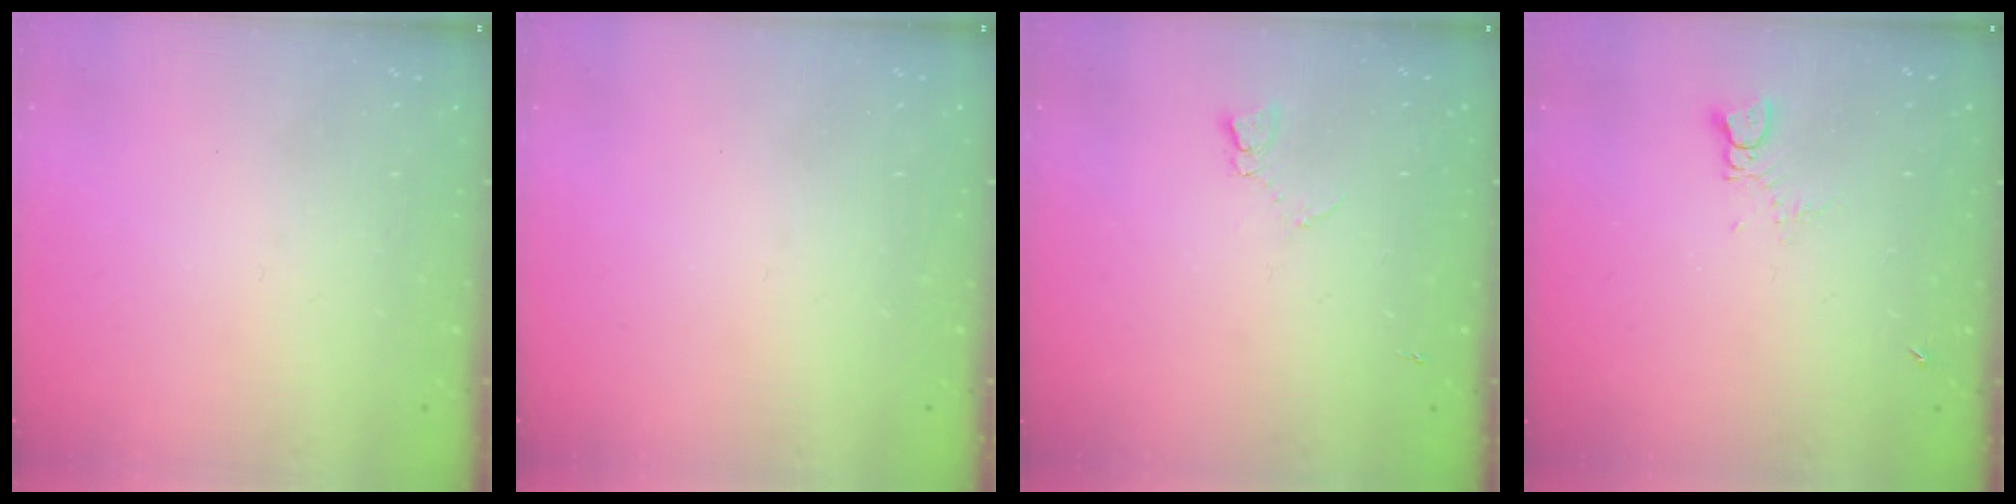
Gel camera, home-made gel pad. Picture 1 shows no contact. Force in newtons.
{"total": 0.0}
{"total": 4.5, "press": 4.5, "slide": 0.7}
{"total": 1.6, "press": 1.6, "slide": 0.2}